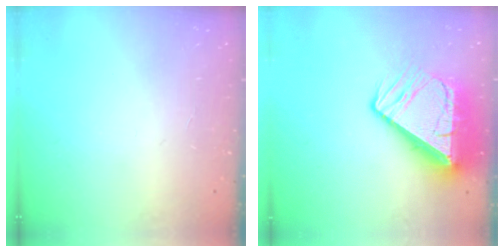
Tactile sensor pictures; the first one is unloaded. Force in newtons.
{"total": 16.5, "press": 16.4, "slide": 2.2}